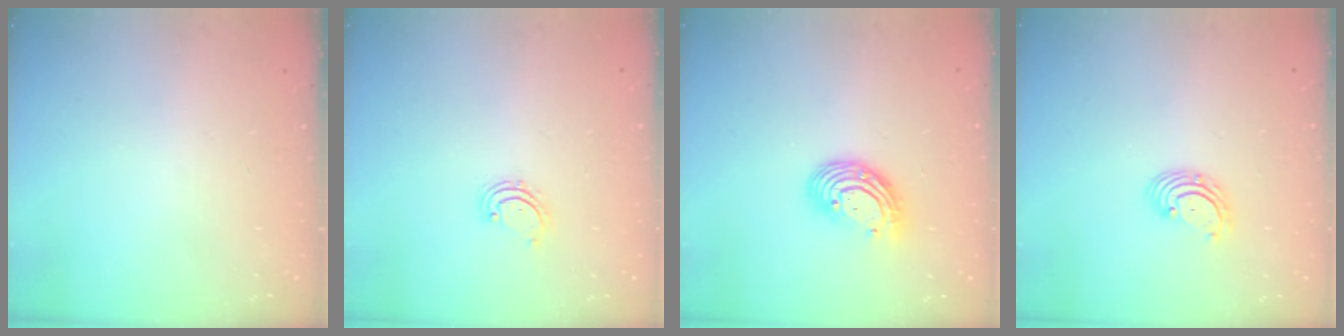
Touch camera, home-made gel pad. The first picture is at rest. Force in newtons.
{"total": 2.6, "press": 2.6, "slide": 0.3}
{"total": 10.5, "press": 10.4, "slide": 1.1}
{"total": 2.7, "press": 2.7, "slide": 0.1}